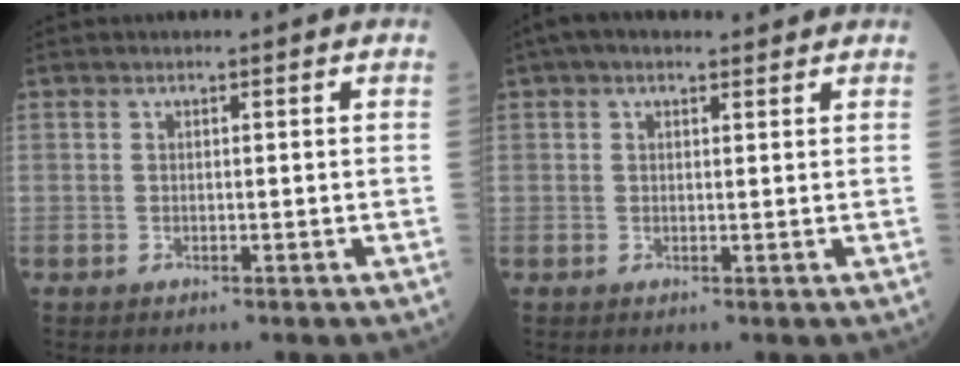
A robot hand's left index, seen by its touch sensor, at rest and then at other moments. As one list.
[{"total": 4.4, "force": [3.3, 1.7, 2.4], "torque": [-0.036, 0.037, 0.054]}]